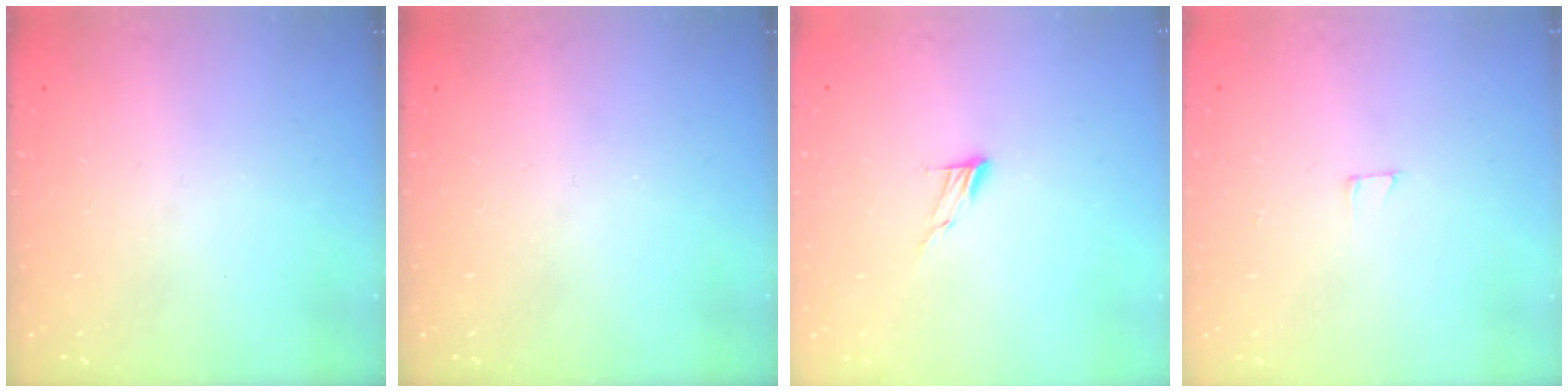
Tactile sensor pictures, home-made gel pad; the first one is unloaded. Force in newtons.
{"total": 0.0}
{"total": 6.1, "press": 6.1, "slide": 0.5}
{"total": 2.5, "press": 2.5, "slide": 0.2}